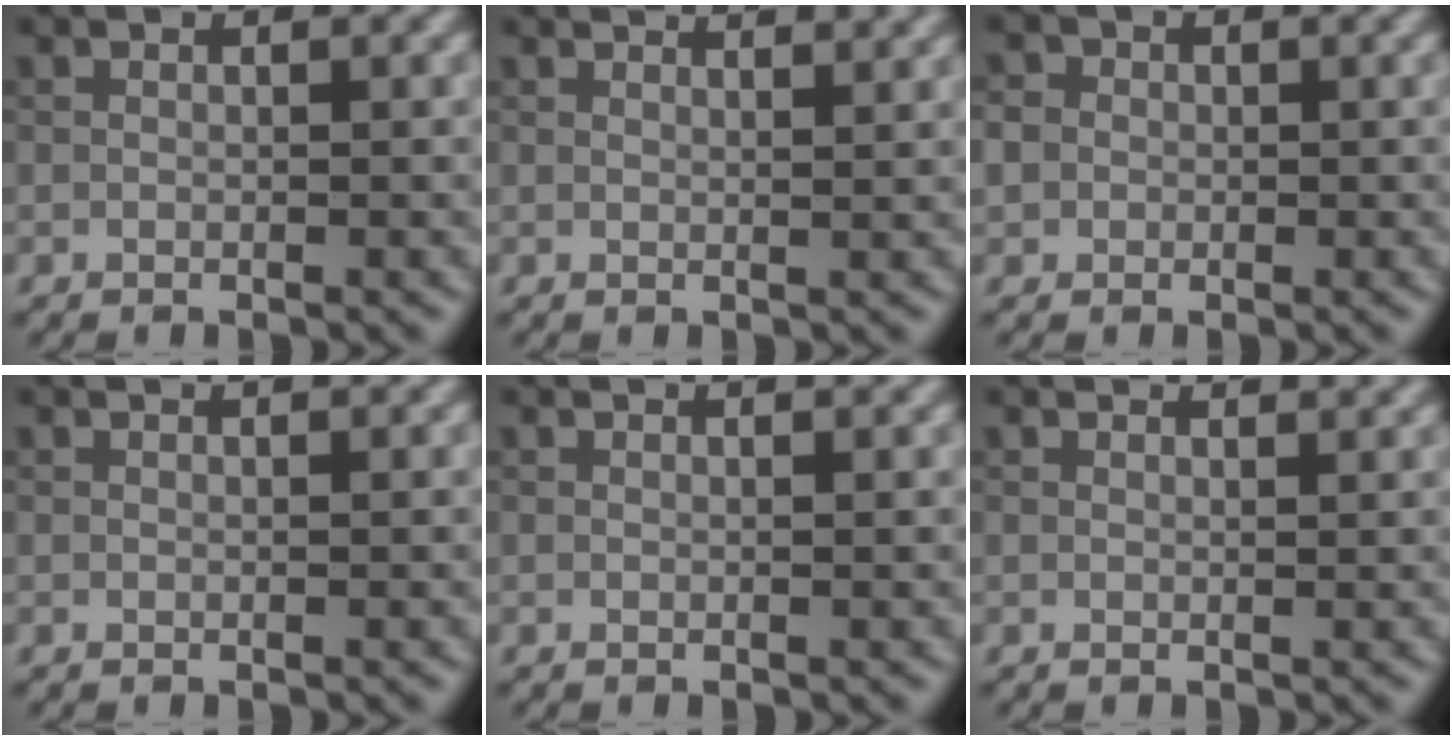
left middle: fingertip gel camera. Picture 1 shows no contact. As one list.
[{"total": 4.3, "force": [3.6, 1.4, 2.0], "torque": [-0.003, 0.026, 0.016]}, {"total": 3.3, "force": [0.6, 3.0, 1.3], "torque": [-0.014, 0.023, -0.018]}, {"total": 1.1, "force": [1.0, 0.3, 0.6], "torque": [-0.006, -0.002, 0.004]}, {"total": 1.6, "force": [1.4, 0.5, 0.8], "torque": [-0.007, 0.001, 0.007]}, {"total": 2.8, "force": [2.5, 0.7, 1.1], "torque": [-0.007, 0.011, 0.015]}]